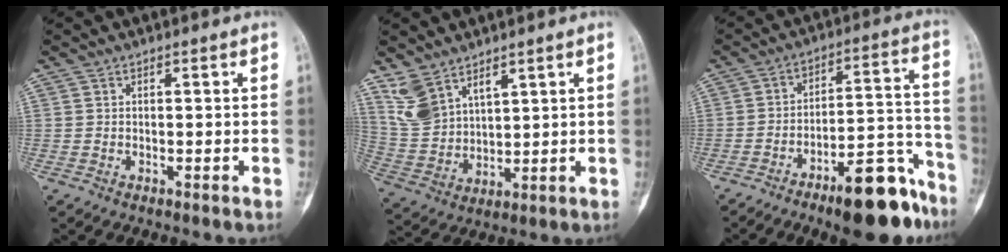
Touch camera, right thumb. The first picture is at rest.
{"total": 8.4, "force": [6.0, 4.2, 4.1], "torque": [-0.078, -0.024, 0.140]}
{"total": 16.1, "force": [-10.9, 4.9, 10.8], "torque": [-0.122, 0.098, -0.167]}